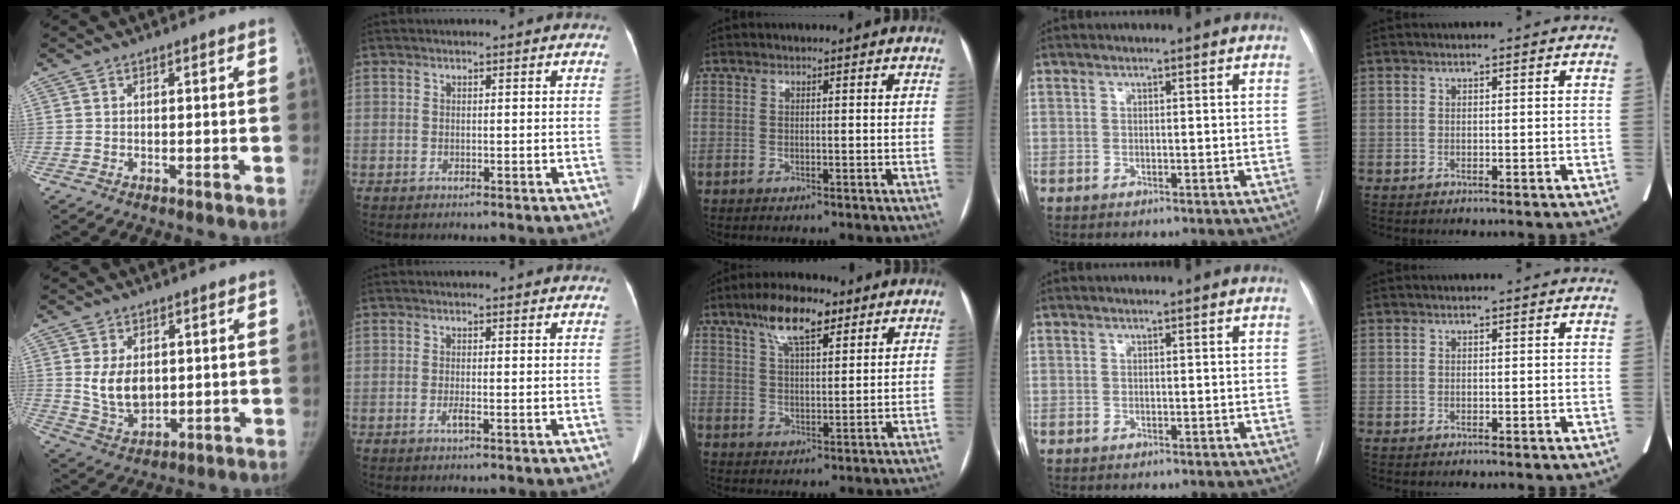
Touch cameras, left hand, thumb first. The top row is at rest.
{"thumb": {"total": 8.1, "force": [1.3, 5.5, 5.7], "torque": [-0.080, -0.018, 0.038]}, "index": {"total": 0.8, "force": [-0.4, -0.1, 0.7], "torque": [-0.016, -0.001, -0.007]}, "middle": {"total": 8.7, "force": [5.5, 2.8, 6.2], "torque": [-0.114, 0.015, 0.097]}}